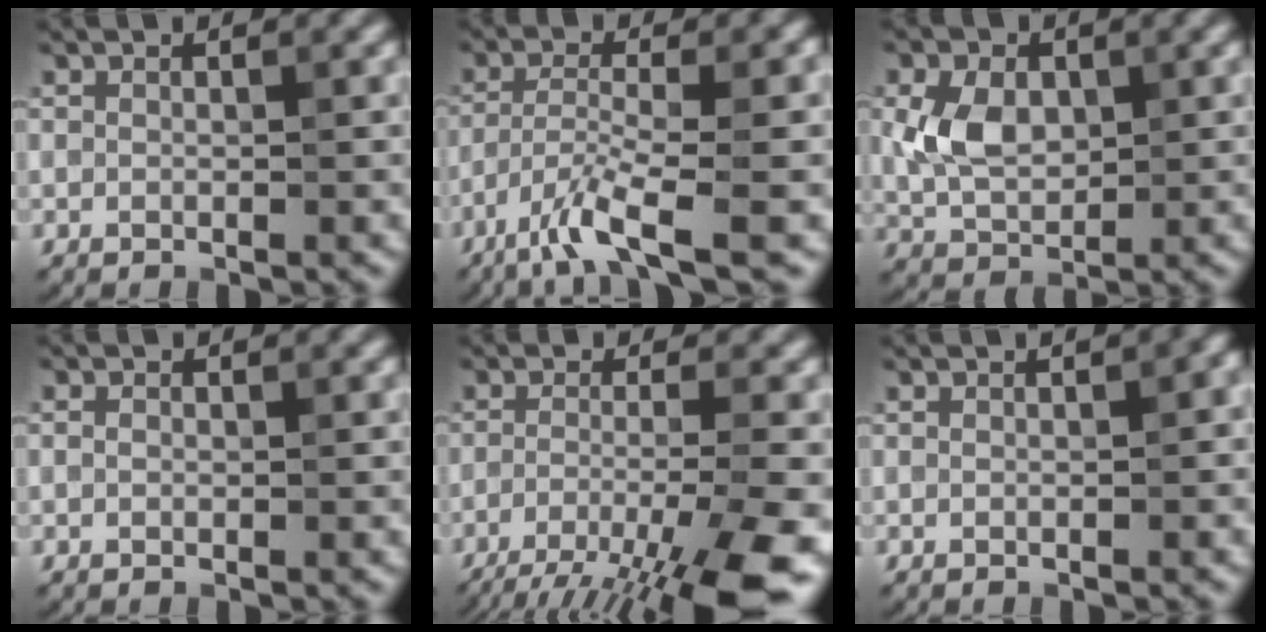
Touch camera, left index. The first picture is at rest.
{"total": 5.8, "force": [-3.7, 0.7, 4.5], "torque": [-0.079, 0.001, -0.078]}
{"total": 4.6, "force": [0.5, 3.3, 3.2], "torque": [-0.070, 0.000, 0.010]}
{"total": 0.5, "force": [0.0, 0.4, 0.3], "torque": [-0.004, -0.001, -0.002]}
{"total": 10.7, "force": [-7.1, 1.7, 7.8], "torque": [-0.119, -0.007, -0.111]}
{"total": 1.6, "force": [-0.2, 0.2, 1.5], "torque": [-0.020, 0.003, -0.002]}